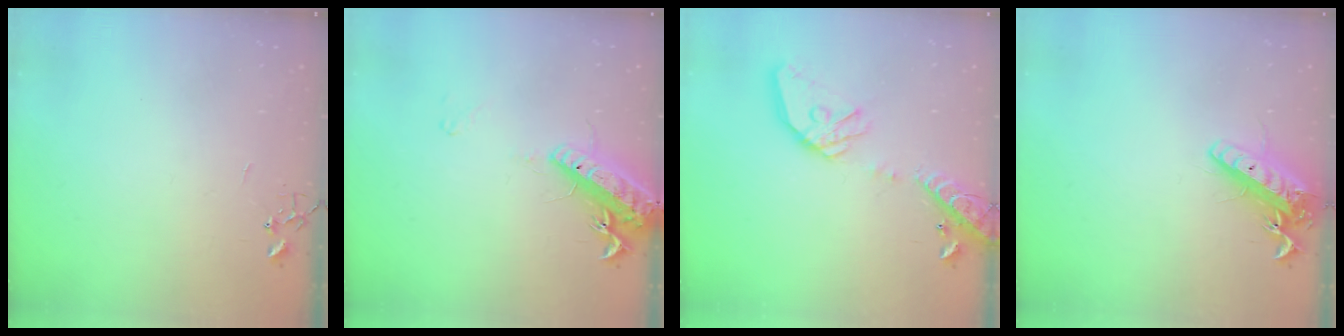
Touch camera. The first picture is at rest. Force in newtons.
{"total": 15.7, "press": 15.3, "slide": 3.5}
{"total": 17.0, "press": 16.8, "slide": 2.6}
{"total": 14.5, "press": 14.2, "slide": 2.8}